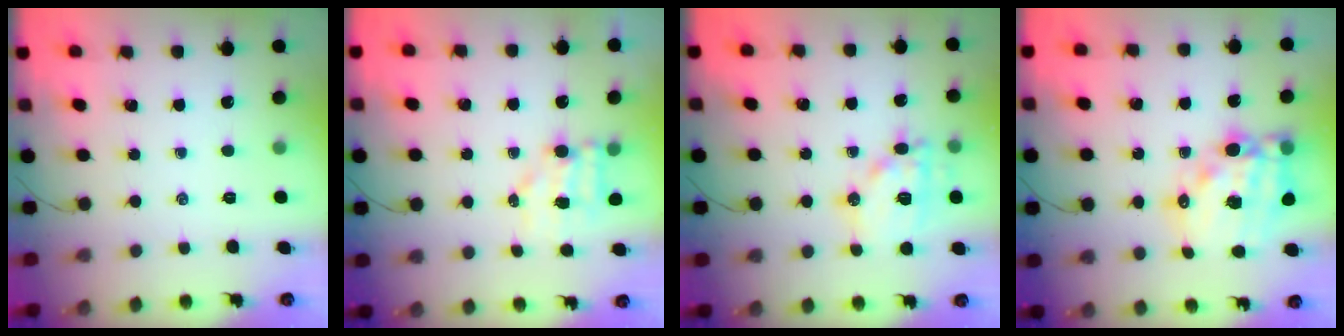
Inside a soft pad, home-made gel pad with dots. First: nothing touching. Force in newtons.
{"total": 5.5, "press": 5.5, "slide": 0.6}
{"total": 14.0, "press": 13.9, "slide": 1.7}
{"total": 18.0, "press": 17.6, "slide": 4.1}